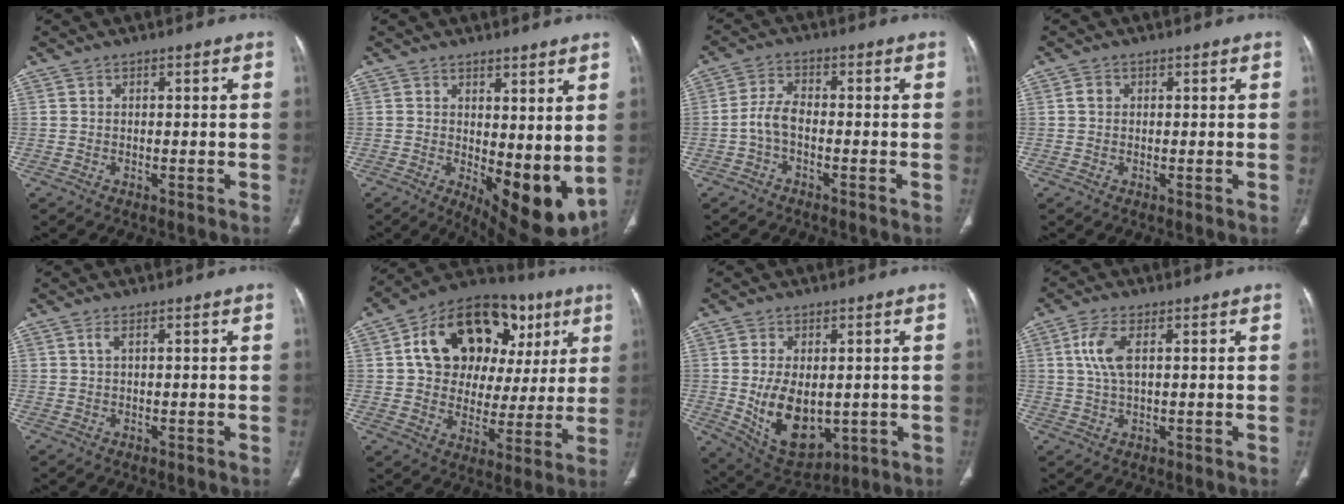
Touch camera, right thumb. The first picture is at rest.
{"total": 11.8, "force": [0.5, 5.1, 10.6], "torque": [-0.129, -0.033, 0.023]}
{"total": 4.2, "force": [-1.4, 2.0, 3.4], "torque": [-0.071, 0.018, -0.035]}
{"total": 1.4, "force": [0.2, 1.2, 0.7], "torque": [-0.010, 0.002, 0.003]}
{"total": 1.2, "force": [0.5, 0.4, 1.0], "torque": [-0.027, 0.007, 0.013]}
{"total": 24.1, "force": [8.1, 16.4, 15.7], "torque": [-0.185, 0.025, 0.125]}
{"total": 12.7, "force": [-0.9, 7.8, 10.0], "torque": [-0.151, -0.011, 0.014]}
{"total": 5.9, "force": [1.6, 2.5, 5.1], "torque": [-0.122, 0.001, 0.032]}